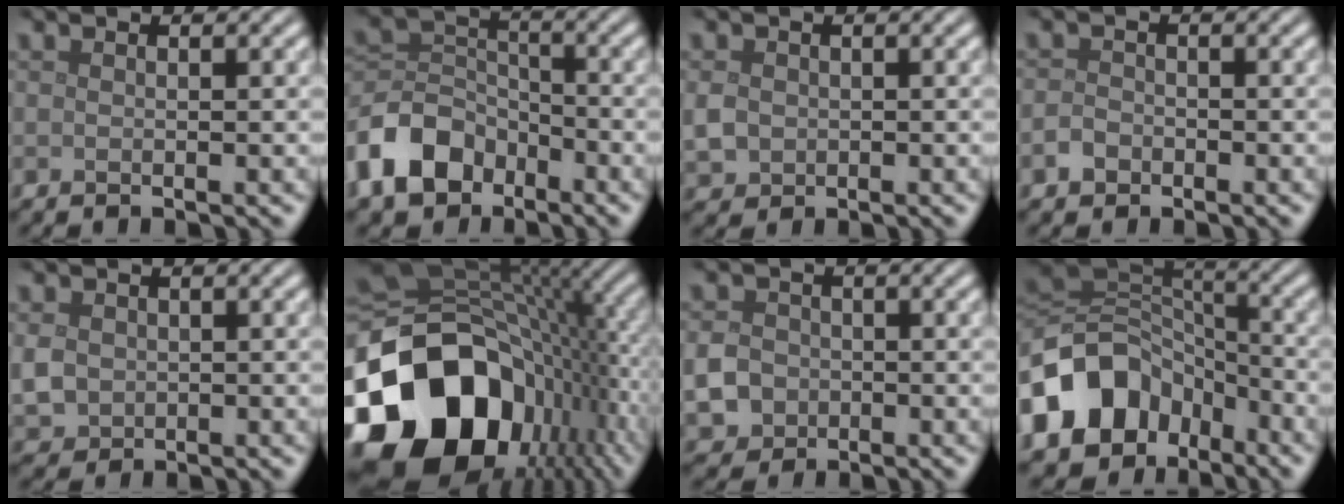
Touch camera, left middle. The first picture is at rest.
{"total": 6.9, "force": [-4.2, 4.6, 3.0], "torque": [-0.058, 0.002, -0.098]}
{"total": 2.1, "force": [-0.1, 1.8, 0.9], "torque": [-0.024, -0.004, -0.003]}
{"total": 1.4, "force": [-0.8, 1.0, 0.5], "torque": [-0.006, 0.002, -0.020]}
{"total": 2.7, "force": [0.0, 2.4, 1.3], "torque": [-0.035, -0.003, 0.001]}
{"total": 19.7, "force": [-5.9, 13.9, 12.7], "torque": [-0.278, -0.036, -0.092]}
{"total": 3.6, "force": [-0.8, 3.2, 1.4], "torque": [-0.024, -0.006, -0.018]}
{"total": 11.9, "force": [-5.6, 8.8, 5.7], "torque": [-0.124, 0.002, -0.114]}